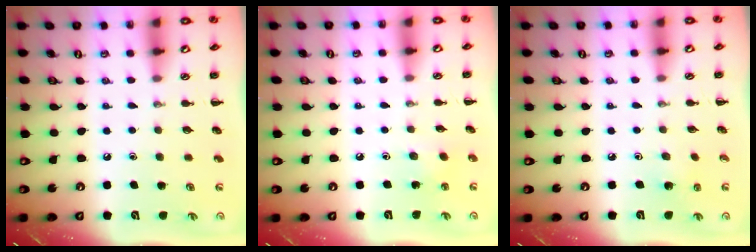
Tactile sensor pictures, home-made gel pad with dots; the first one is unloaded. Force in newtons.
{"total": 2.5, "press": 2.4, "slide": 0.8}
{"total": 1.9, "press": 1.8, "slide": 0.7}